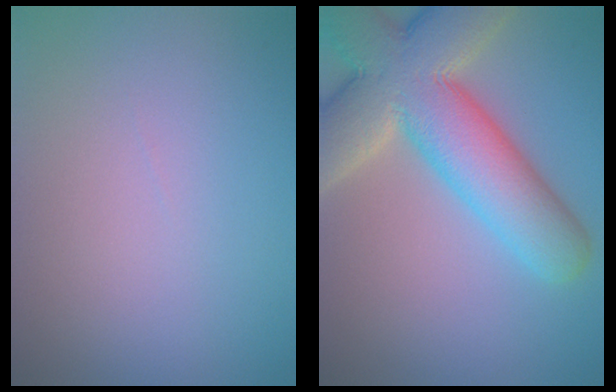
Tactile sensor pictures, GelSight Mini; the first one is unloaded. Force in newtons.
{"total": 12.0, "press": 11.9, "slide": 1.0}